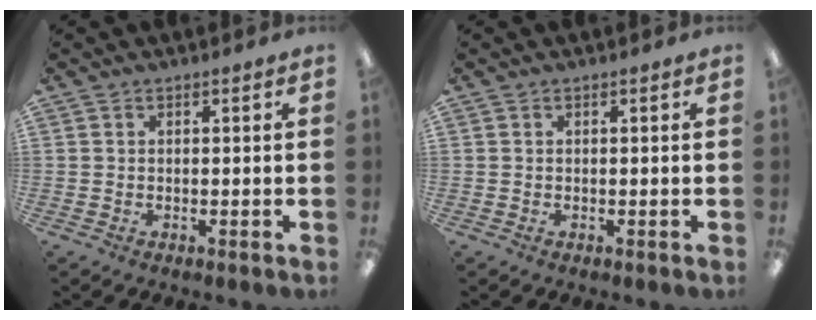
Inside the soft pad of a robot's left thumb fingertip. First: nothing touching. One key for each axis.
{"total": 0.0}